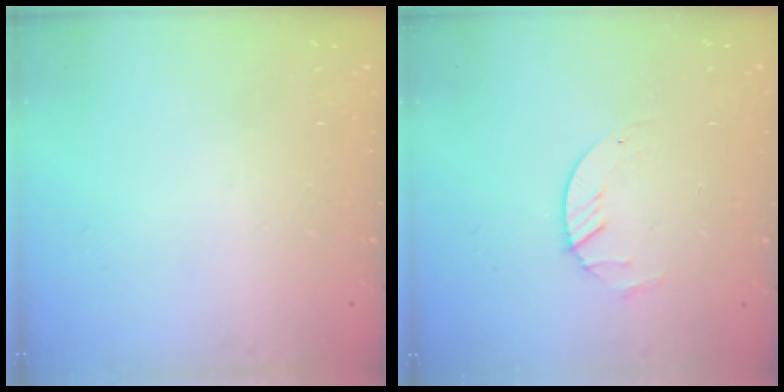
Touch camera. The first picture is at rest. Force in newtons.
{"total": 1.4, "press": 1.4, "slide": 0.2}